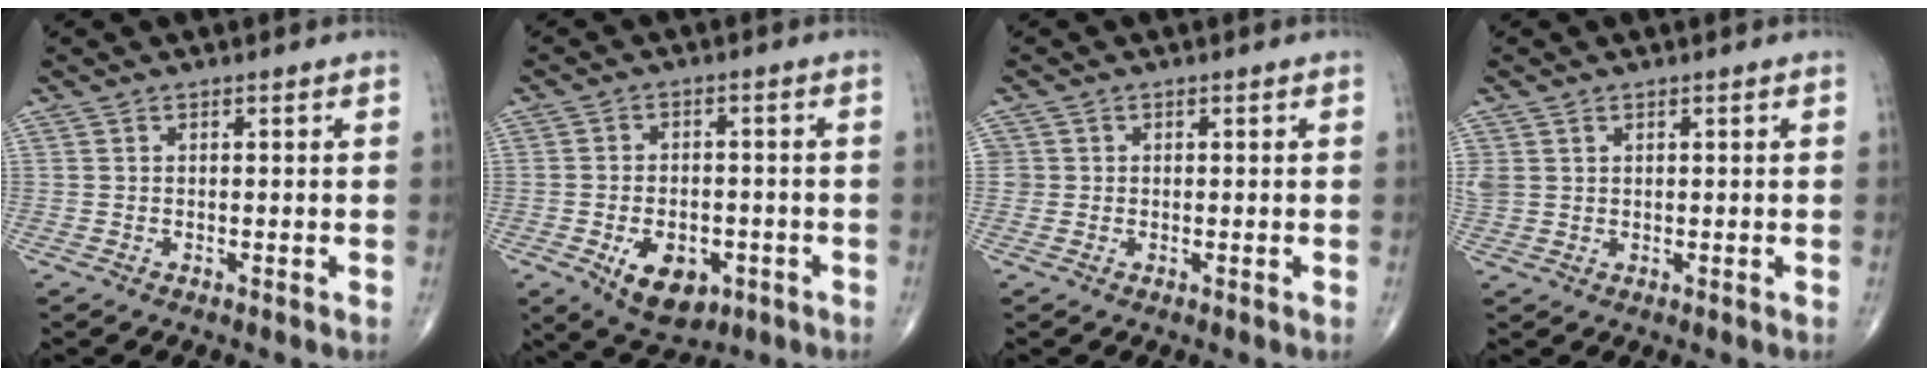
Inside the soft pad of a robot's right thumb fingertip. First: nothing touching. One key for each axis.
{"total": 9.7, "fx": -3.7, "fy": 6.1, "fz": 6.7, "tx": -0.084, "ty": 0.010, "tz": -0.046}
{"total": 1.5, "fx": 0.0, "fy": 1.5, "fz": 0.1, "tx": 0.011, "ty": 0.005, "tz": -0.002}
{"total": 3.1, "fx": 1.1, "fy": 2.6, "fz": 1.3, "tx": -0.034, "ty": 0.005, "tz": 0.030}